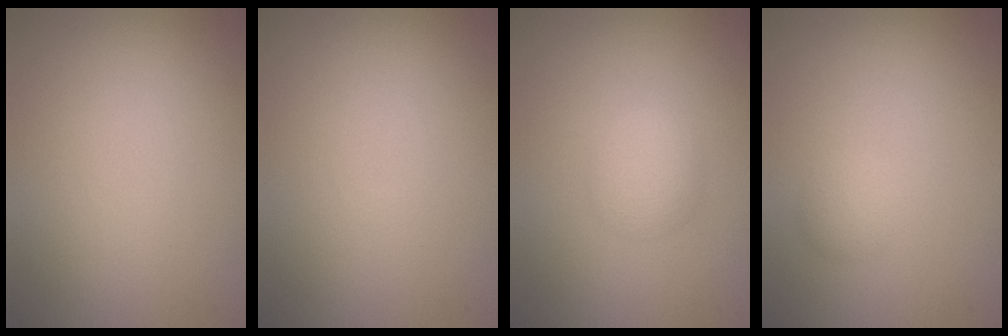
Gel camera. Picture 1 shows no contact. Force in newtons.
{"total": 0.0}
{"total": 2.1, "press": 2.1, "slide": 0.1}
{"total": 1.4, "press": 1.4, "slide": 0.1}